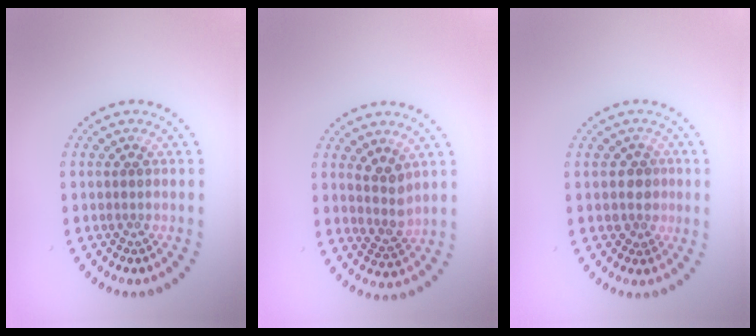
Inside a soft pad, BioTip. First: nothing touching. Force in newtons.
{"total": 2.3, "press": 1.9, "slide": 1.3}
{"total": 1.5, "press": 1.2, "slide": 0.9}